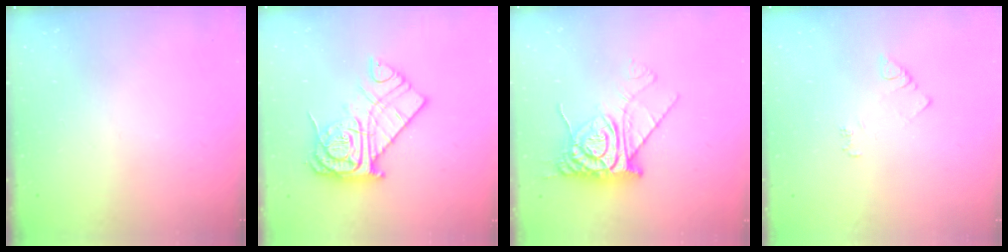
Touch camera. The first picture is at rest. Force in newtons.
{"total": 16.8, "press": 16.7, "slide": 1.7}
{"total": 14.4, "press": 14.4, "slide": 1.3}
{"total": 3.8, "press": 3.7, "slide": 0.5}